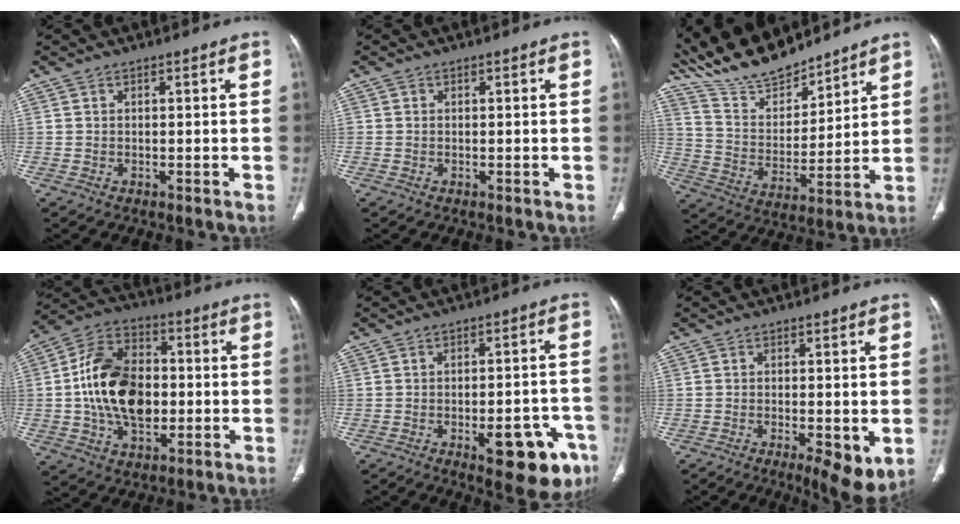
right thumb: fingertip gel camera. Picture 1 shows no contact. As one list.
[{"total": 0.0}, {"total": 15.5, "force": [14.1, 4.3, 4.8], "torque": [-0.063, -0.073, 0.270]}, {"total": 18.0, "force": [-0.8, 12.0, 13.3], "torque": [-0.213, 0.023, -0.012]}, {"total": 13.2, "force": [-6.0, 5.2, 10.5], "torque": [-0.098, 0.025, -0.067]}, {"total": 7.5, "force": [-2.0, 2.4, 6.8], "torque": [-0.100, -0.021, -0.028]}]